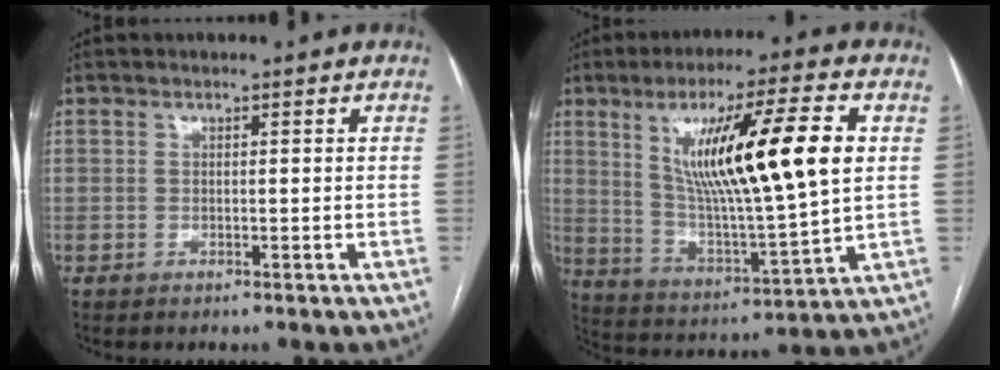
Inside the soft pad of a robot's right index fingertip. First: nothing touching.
{"total": 19.5, "force": [5.2, 1.4, 18.7], "torque": [-0.321, -0.003, 0.085]}